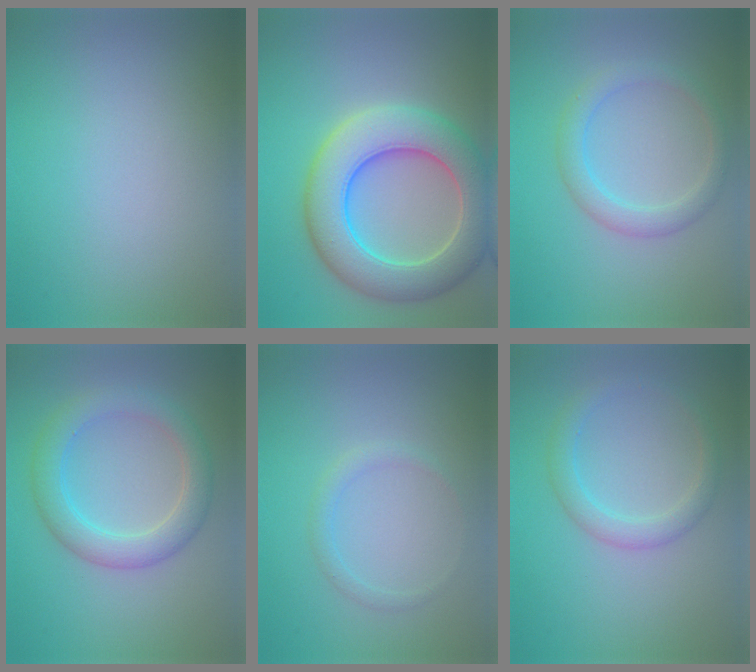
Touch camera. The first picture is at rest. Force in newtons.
{"total": 8.6, "press": 8.6, "slide": 0.4}
{"total": 2.7, "press": 2.7, "slide": 0.1}
{"total": 4.4, "press": 4.3, "slide": 0.2}
{"total": 1.1, "press": 1.1, "slide": 0.1}
{"total": 2.4, "press": 2.4, "slide": 0.1}